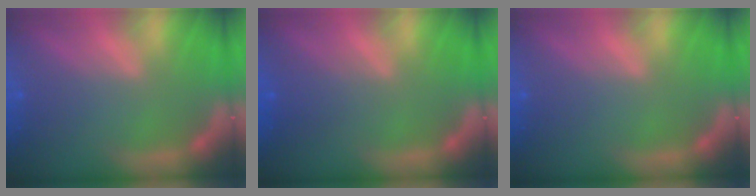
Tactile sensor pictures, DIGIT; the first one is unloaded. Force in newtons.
{"total": 2.0}
{"total": 0.0}